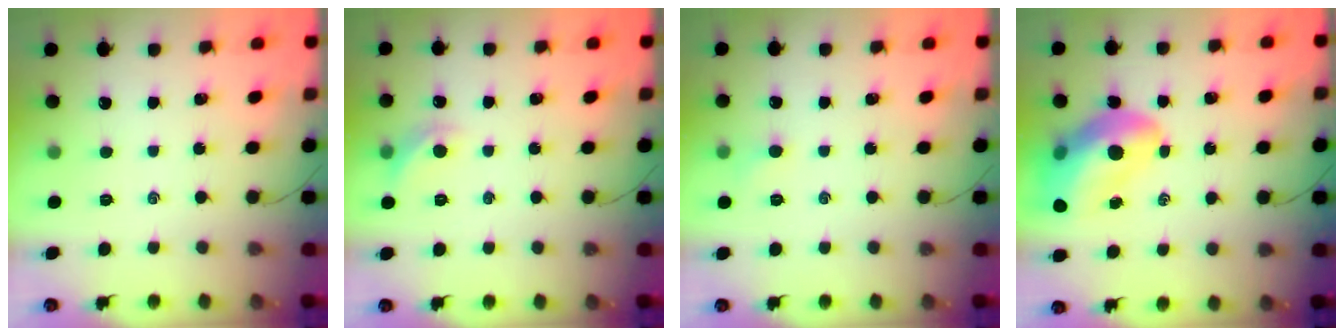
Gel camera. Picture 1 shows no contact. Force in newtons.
{"total": 7.0, "press": 6.9, "slide": 1.3}
{"total": 4.0, "press": 3.8, "slide": 1.2}
{"total": 15.7, "press": 15.1, "slide": 4.2}